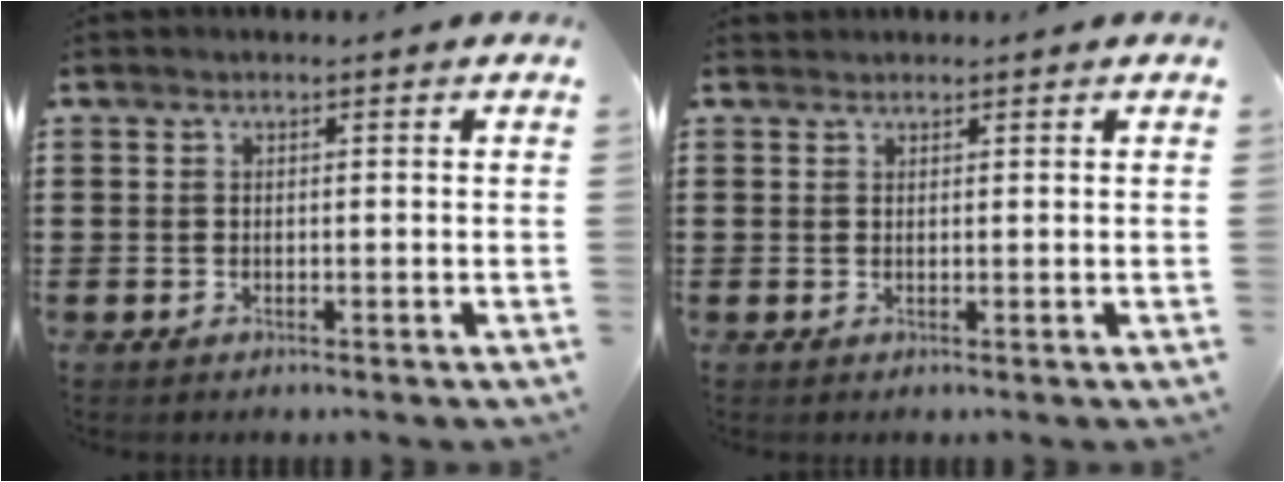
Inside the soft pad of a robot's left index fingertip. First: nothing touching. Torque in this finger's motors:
{"motor_torque": [0.02, -0.02, -0.02, -0.01]}